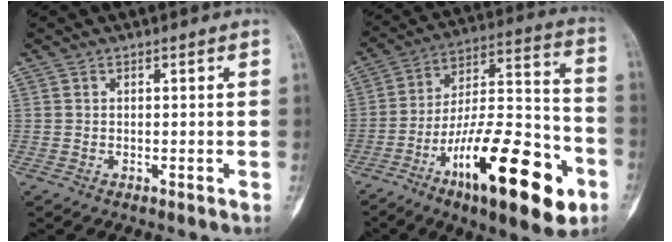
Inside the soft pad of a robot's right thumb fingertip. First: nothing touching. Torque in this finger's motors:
{"motor_torque": [0.21, 0.90, 1.73, -1.04, 0.22]}